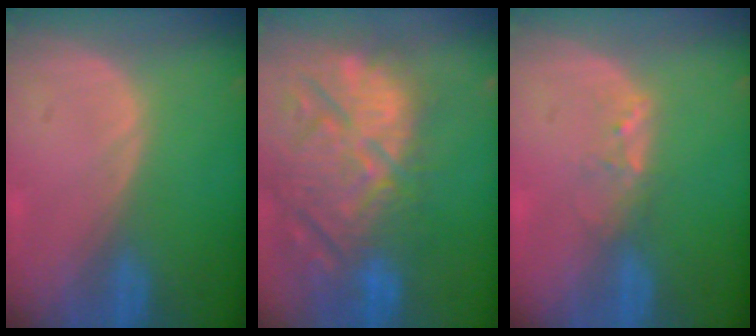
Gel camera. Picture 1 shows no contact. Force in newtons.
{"total": 15.1, "press": 12.9, "slide": 7.8}
{"total": 2.0, "press": 1.9, "slide": 0.4}